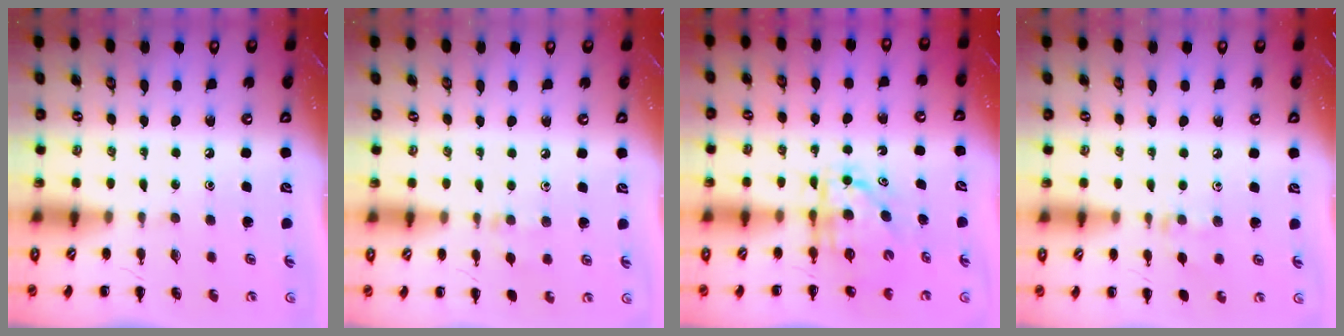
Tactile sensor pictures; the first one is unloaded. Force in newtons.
{"total": 6.0, "press": 5.8, "slide": 1.7}
{"total": 6.4, "press": 6.3, "slide": 0.8}
{"total": 7.0, "press": 6.7, "slide": 1.9}